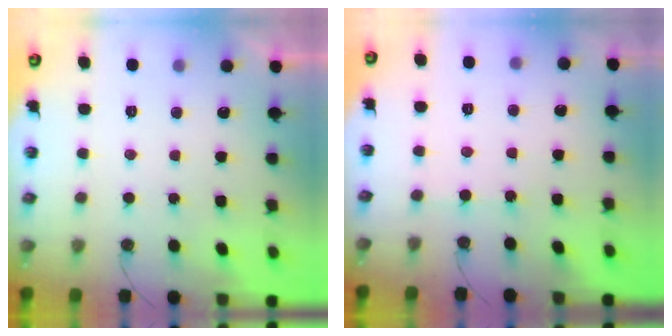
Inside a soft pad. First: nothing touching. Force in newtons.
{"total": 2.5, "press": 2.5, "slide": 0.4}